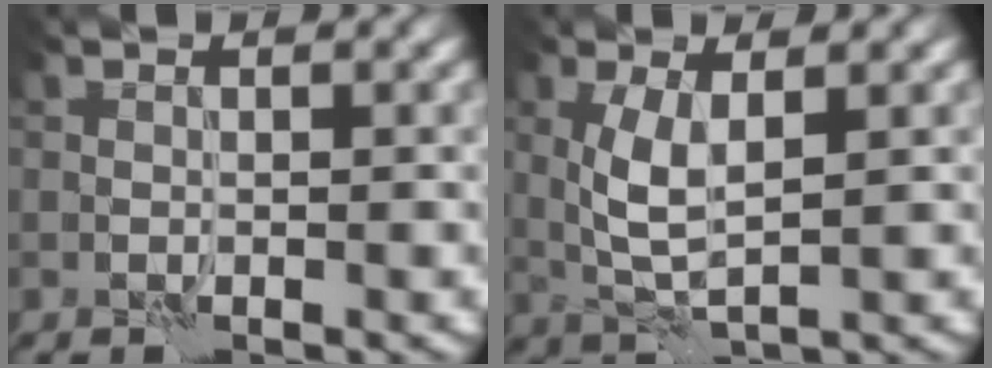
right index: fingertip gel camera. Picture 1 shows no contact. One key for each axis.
{"total": 3.7, "fx": 0.9, "fy": 1.2, "fz": 3.3, "tx": -0.077, "ty": -0.001, "tz": 0.021}